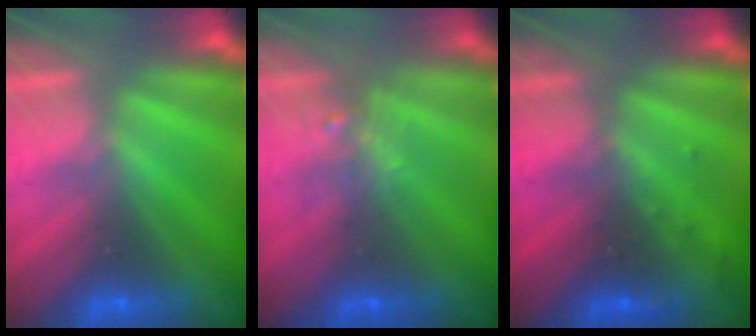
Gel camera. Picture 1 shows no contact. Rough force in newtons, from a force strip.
{"total": 2.3}
{"total": 2.8}